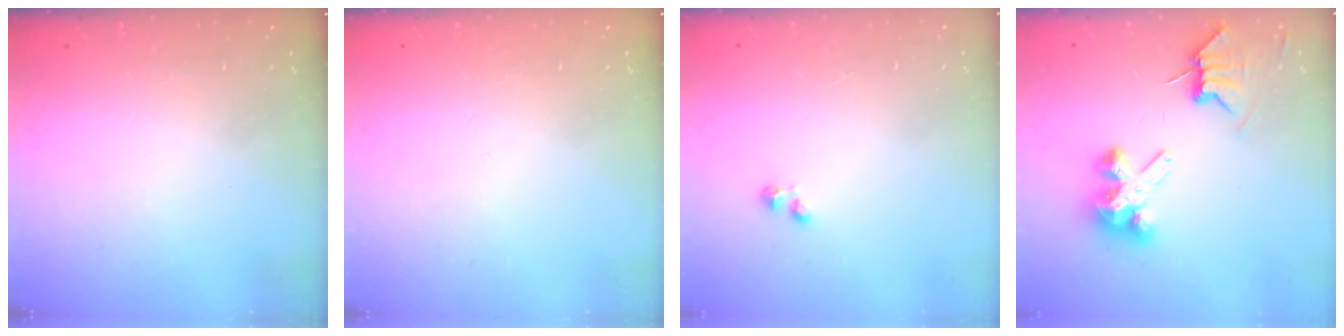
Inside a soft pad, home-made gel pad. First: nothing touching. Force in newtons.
{"total": 0.0}
{"total": 2.4, "press": 2.4, "slide": 0.4}
{"total": 7.1, "press": 7.1, "slide": 0.7}